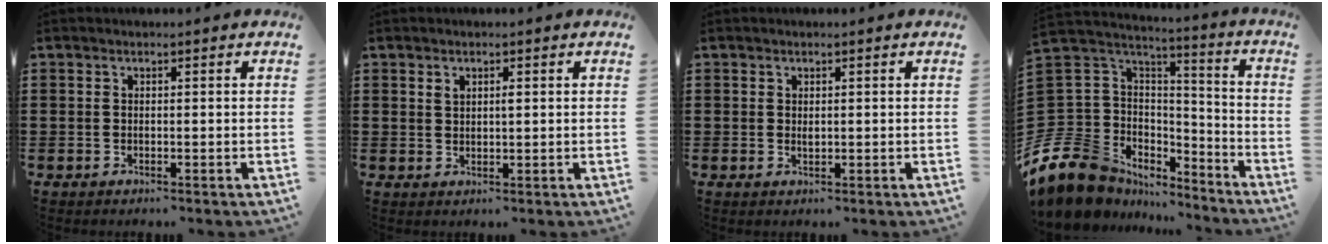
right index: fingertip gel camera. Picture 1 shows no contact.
{"total": 1.2, "force": [0.6, 0.5, 0.9], "torque": [-0.019, 0.004, 0.010]}
{"total": 0.8, "force": [0.2, 0.4, 0.6], "torque": [-0.013, 0.002, 0.004]}
{"total": 12.6, "force": [-8.1, 8.9, 3.8], "torque": [-0.132, 0.007, -0.155]}